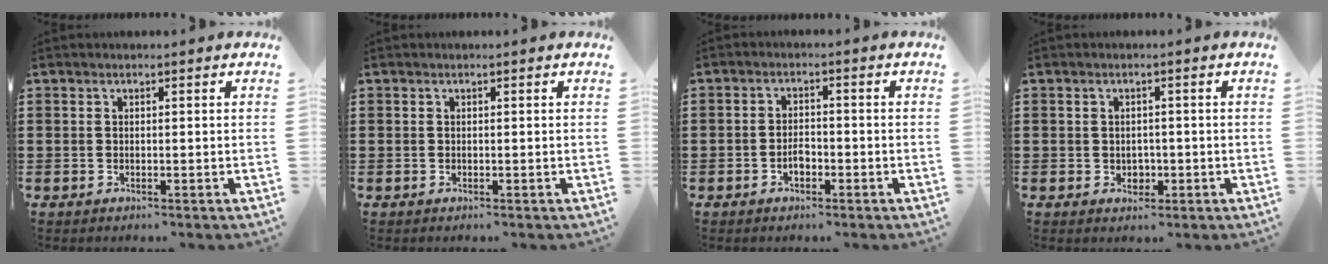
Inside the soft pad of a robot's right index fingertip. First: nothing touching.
{"total": 0.0}
{"total": 2.4, "force": [-1.2, 1.2, 1.8], "torque": [-0.035, 0.005, -0.024]}
{"total": 1.7, "force": [-0.3, 1.5, 0.9], "torque": [-0.018, 0.005, -0.008]}